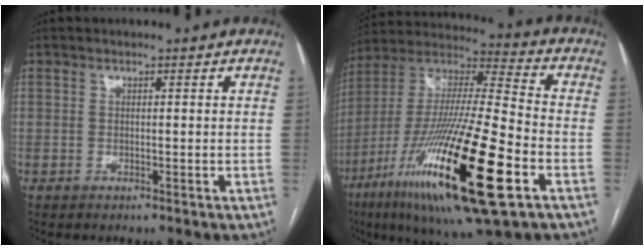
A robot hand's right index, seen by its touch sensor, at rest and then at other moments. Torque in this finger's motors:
{"motor_torque": [2.14, 0.00, 1.05, 0.21]}